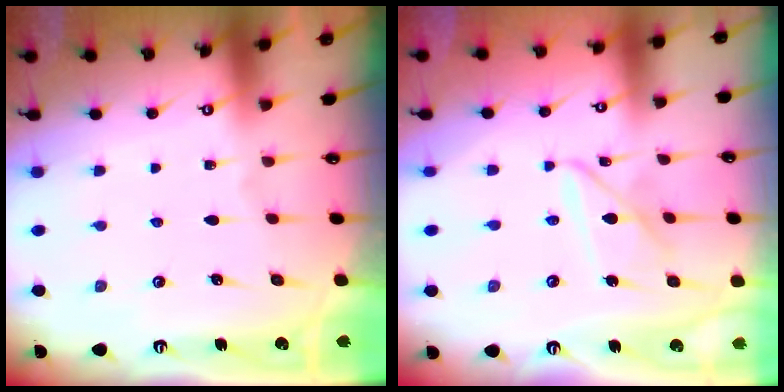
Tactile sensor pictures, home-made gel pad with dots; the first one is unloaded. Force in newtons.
{"total": 9.8, "press": 9.8, "slide": 0.7}